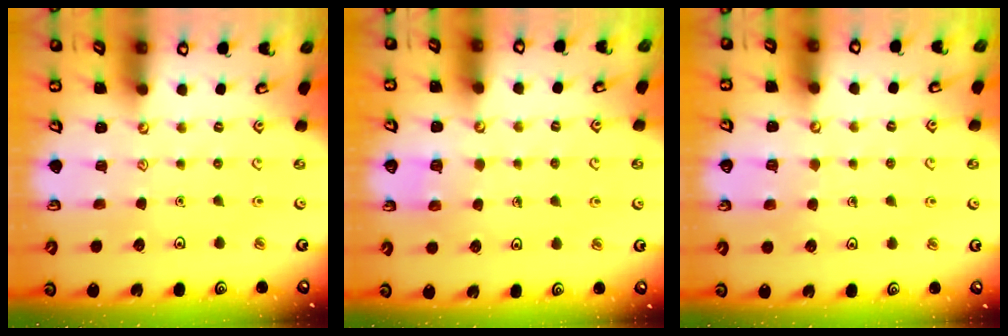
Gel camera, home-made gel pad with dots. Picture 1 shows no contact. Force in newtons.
{"total": 2.7, "press": 2.7, "slide": 0.1}
{"total": 4.9, "press": 4.9, "slide": 0.3}